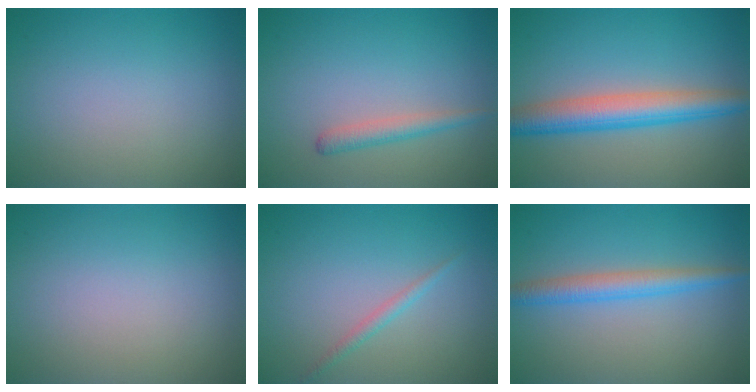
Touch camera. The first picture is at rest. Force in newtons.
{"total": 1.7, "press": 1.7, "slide": 0.1}
{"total": 5.5, "press": 5.5, "slide": 0.1}
{"total": 0.0}
{"total": 1.1, "press": 1.1, "slide": 0.0}
{"total": 3.0, "press": 3.0, "slide": 0.1}